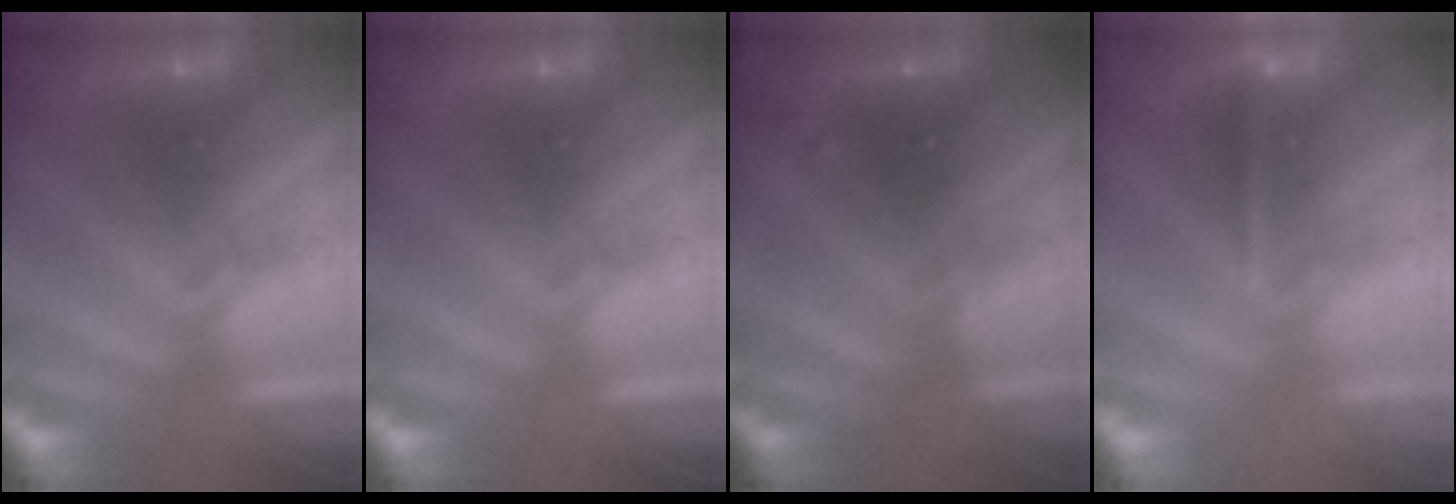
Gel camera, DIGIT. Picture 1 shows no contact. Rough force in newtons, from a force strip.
{"total": 0.0}
{"total": 2.9}
{"total": 1.1}